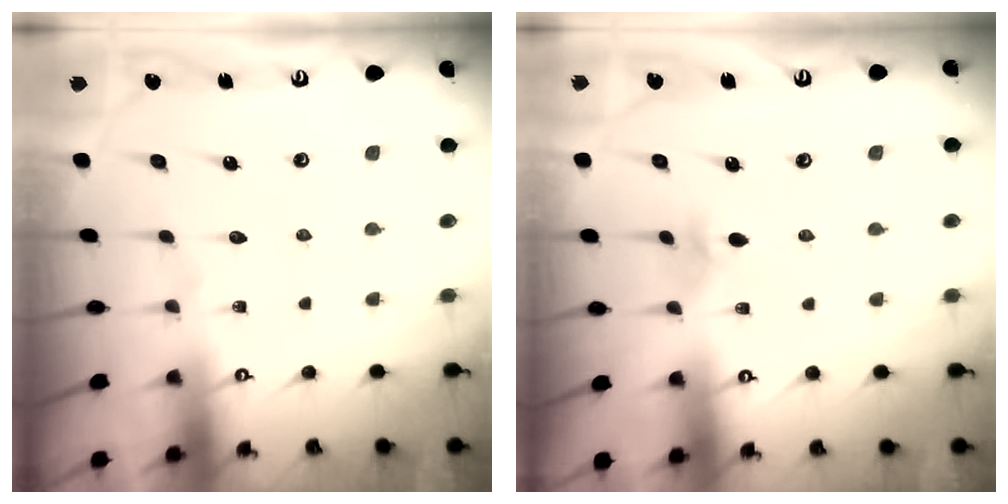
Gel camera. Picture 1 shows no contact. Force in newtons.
{"total": 3.9, "press": 3.8, "slide": 0.9}